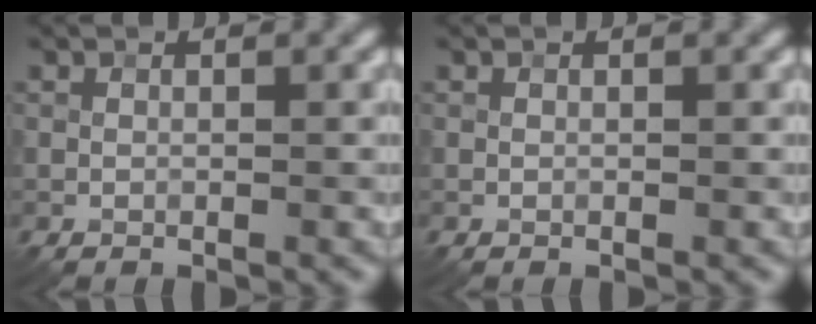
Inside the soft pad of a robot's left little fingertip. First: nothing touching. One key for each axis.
{"total": 0.0}